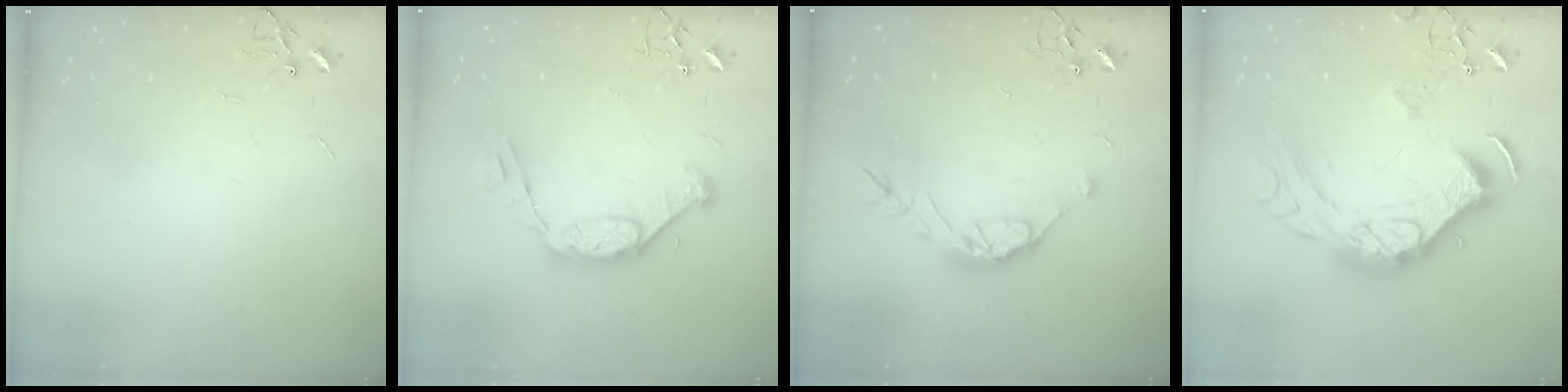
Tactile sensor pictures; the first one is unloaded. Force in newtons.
{"total": 12.1, "press": 12.1, "slide": 1.2}
{"total": 10.9, "press": 10.8, "slide": 0.8}
{"total": 23.8, "press": 23.7, "slide": 2.3}